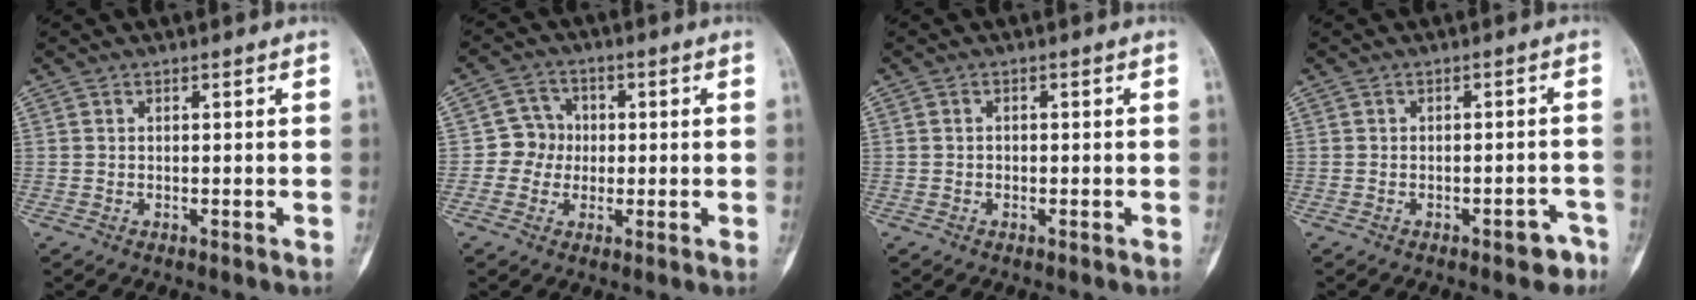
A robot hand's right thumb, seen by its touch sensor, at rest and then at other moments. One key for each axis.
{"total": 5.3, "fx": -0.2, "fy": 5.1, "fz": 1.3, "tx": 0.017, "ty": 0.014, "tz": -0.012}
{"total": 0.5, "fx": -0.2, "fy": 0.5, "fz": 0.2, "tx": 0.007, "ty": 0.003, "tz": -0.005}
{"total": 3.7, "fx": -2.5, "fy": 1.6, "fz": 2.2, "tx": -0.014, "ty": 0.024, "tz": -0.026}